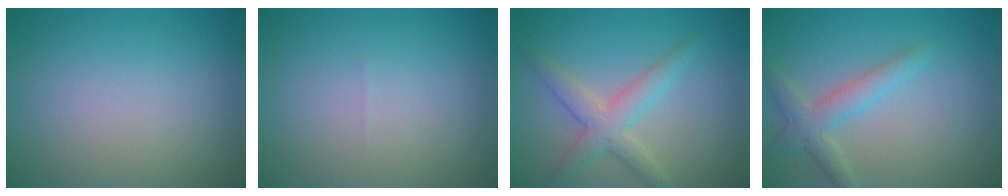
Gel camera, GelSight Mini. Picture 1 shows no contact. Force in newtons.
{"total": 0.0}
{"total": 3.4, "press": 3.4, "slide": 0.1}
{"total": 2.9, "press": 2.9, "slide": 0.1}